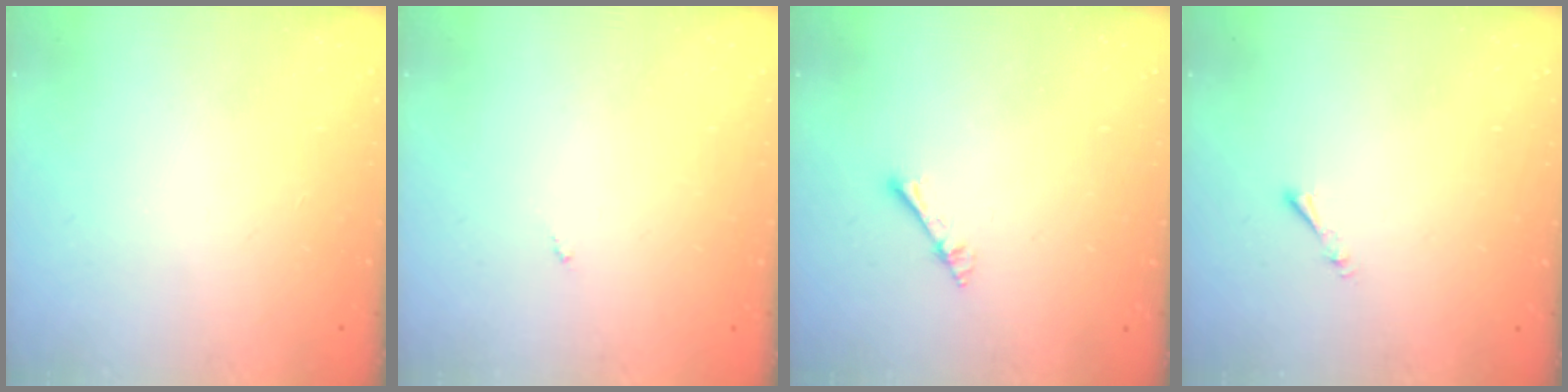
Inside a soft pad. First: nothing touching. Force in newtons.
{"total": 0.0}
{"total": 4.9, "press": 4.9, "slide": 0.6}
{"total": 0.8, "press": 0.7, "slide": 0.3}